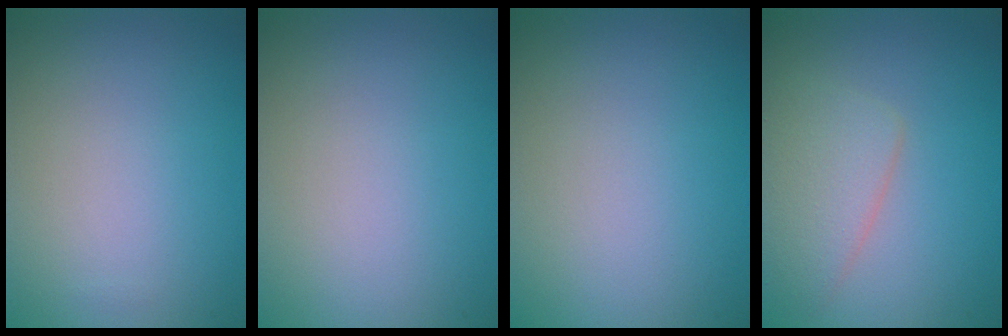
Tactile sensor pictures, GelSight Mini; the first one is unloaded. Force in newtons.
{"total": 0.0}
{"total": 0.0}
{"total": 3.6, "press": 3.6, "slide": 0.3}